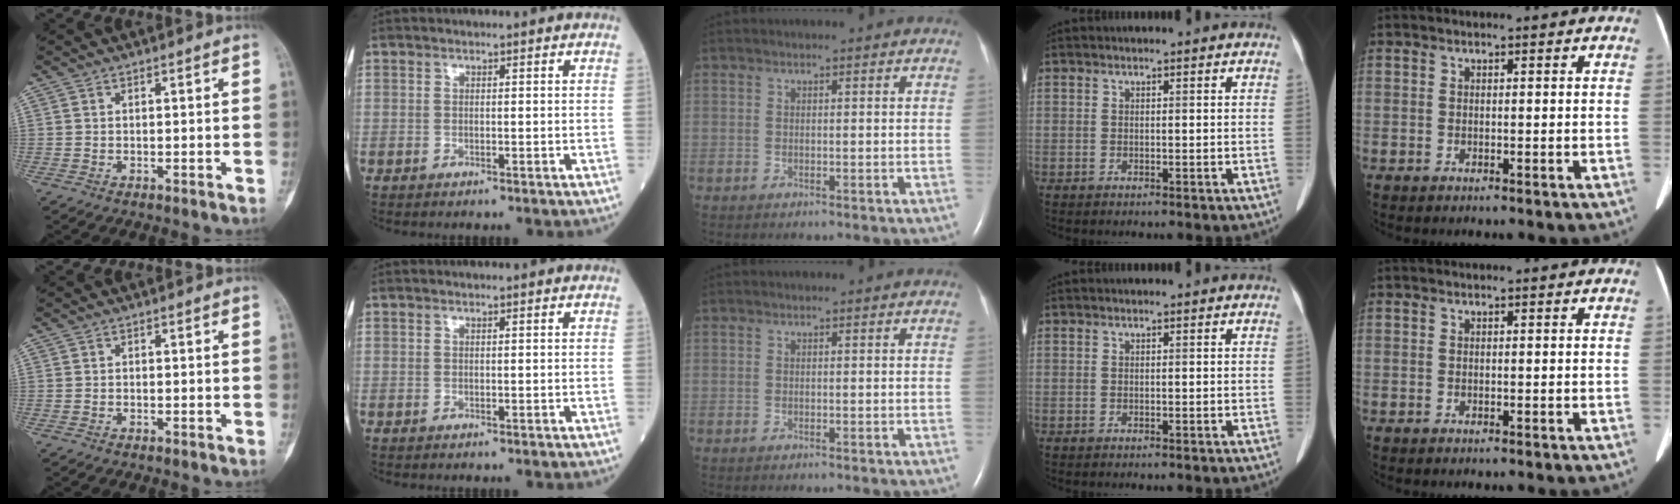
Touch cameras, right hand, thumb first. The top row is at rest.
{}